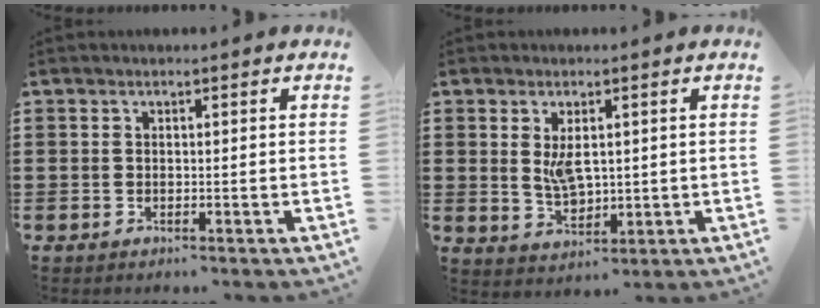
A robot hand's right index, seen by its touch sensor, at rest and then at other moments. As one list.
[{"total": 4.3, "force": [0.8, 2.2, 3.6], "torque": [-0.066, -0.001, 0.014]}]